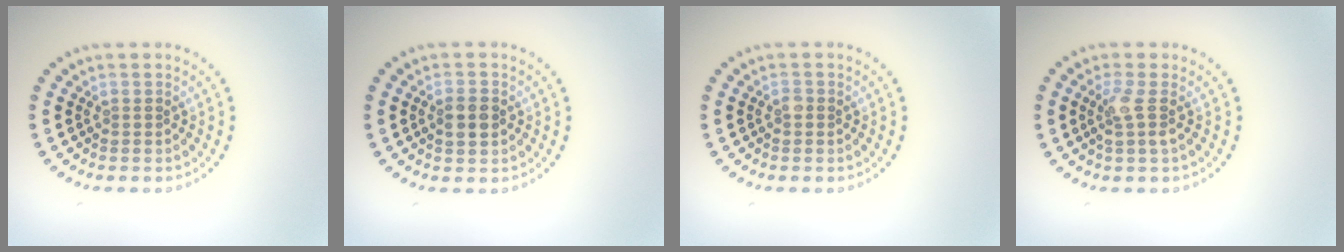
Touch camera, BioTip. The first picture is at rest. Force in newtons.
{"total": 2.2, "press": 2.2, "slide": 0.3}
{"total": 0.5, "press": 0.4, "slide": 0.3}
{"total": 2.0, "press": 1.6, "slide": 1.2}